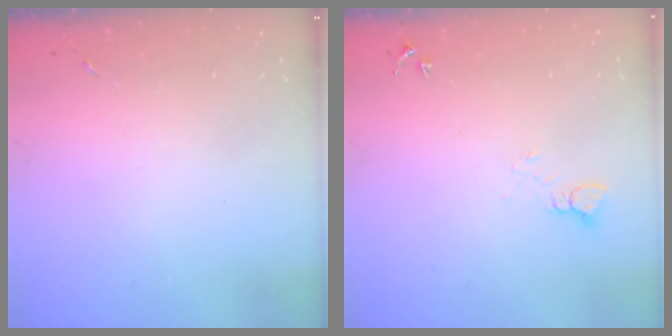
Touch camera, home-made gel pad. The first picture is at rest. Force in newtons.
{"total": 3.7, "press": 3.7, "slide": 0.1}